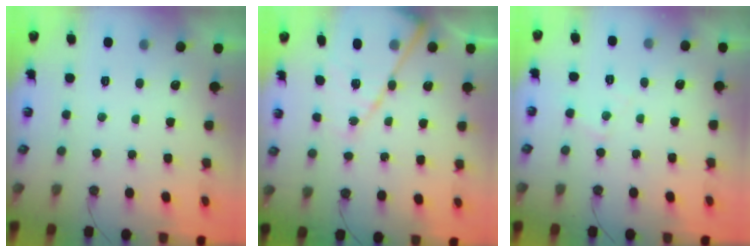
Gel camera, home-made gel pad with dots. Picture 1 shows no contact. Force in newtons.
{"total": 15.3, "press": 15.2, "slide": 1.6}
{"total": 5.0, "press": 4.9, "slide": 0.7}